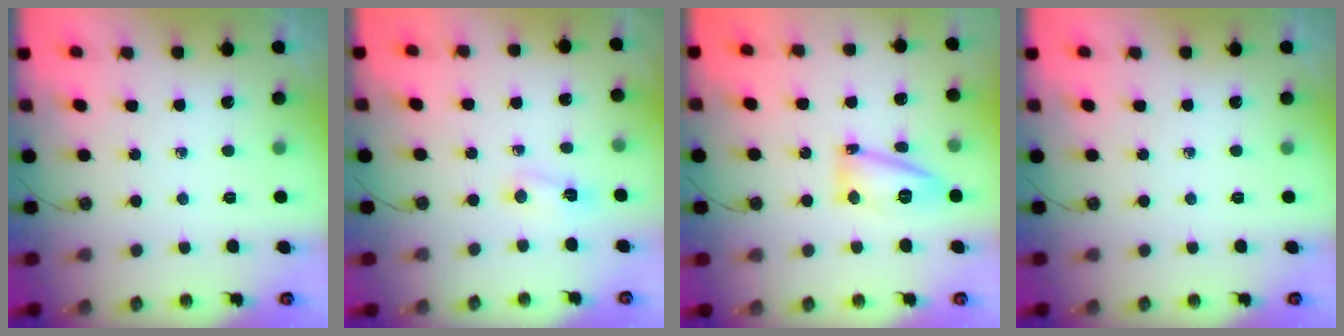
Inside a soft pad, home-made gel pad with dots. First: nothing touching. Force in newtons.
{"total": 2.4, "press": 2.1, "slide": 1.1}
{"total": 12.5, "press": 12.4, "slide": 1.1}
{"total": 0.0}